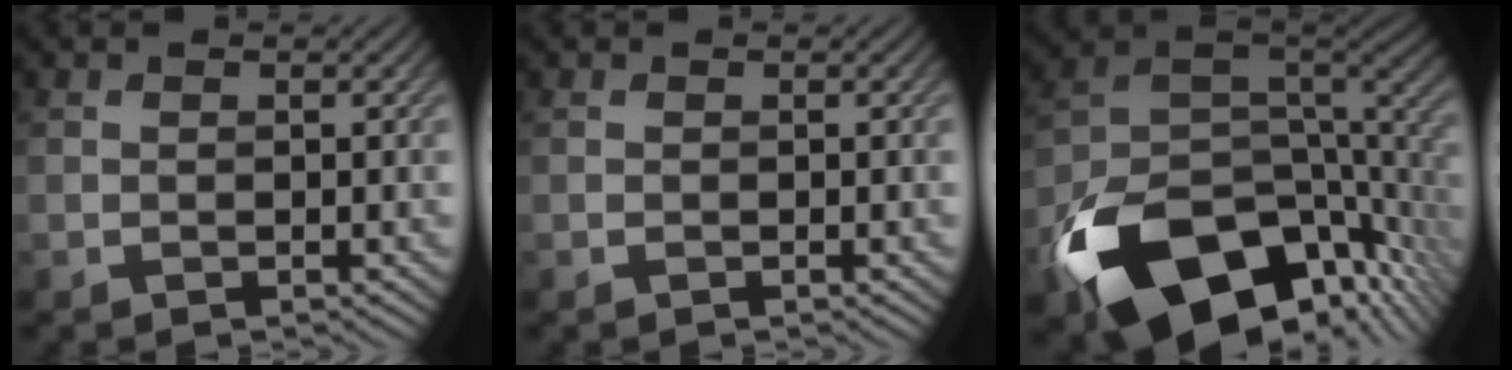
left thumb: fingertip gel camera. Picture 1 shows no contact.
{"total": 0.0}
{"total": 17.1, "force": [-8.8, 9.6, 11.0], "torque": [-0.215, -0.038, -0.134]}